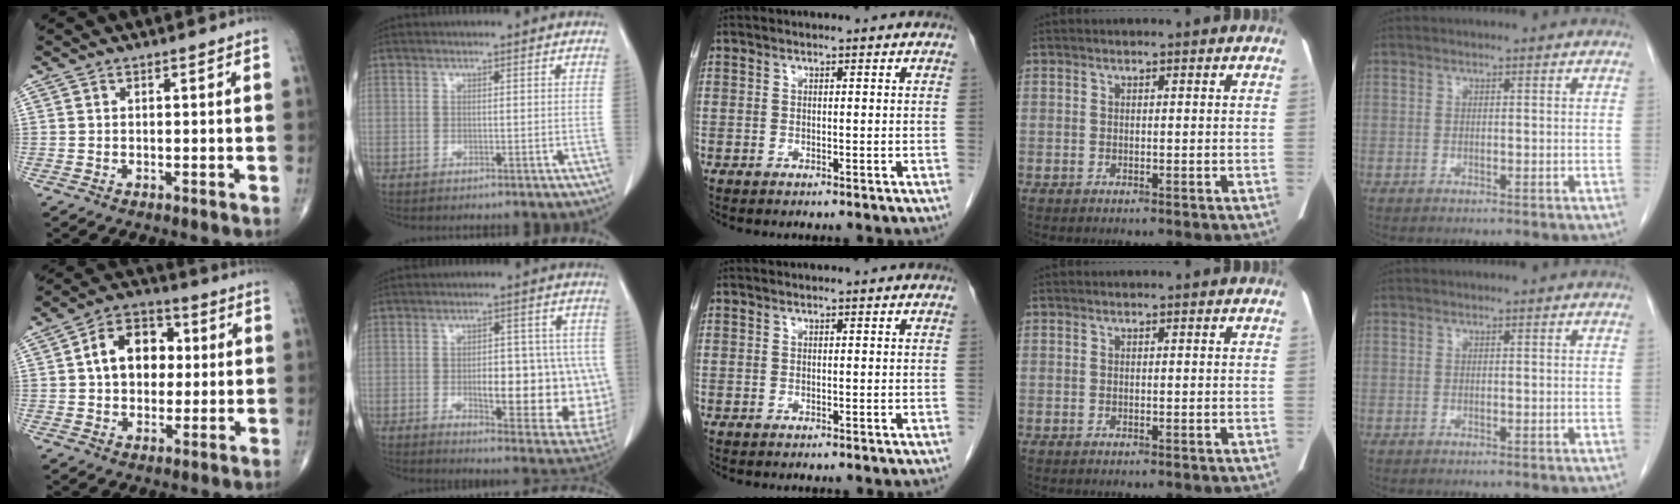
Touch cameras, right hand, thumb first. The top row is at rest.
{"thumb": {"total": 11.8, "force": [1.6, 8.5, 8.0], "torque": [-0.089, 0.017, 0.018]}, "index": {"total": 15.9, "force": [-1.8, 6.2, 14.5], "torque": [-0.134, 0.015, 0.000]}}